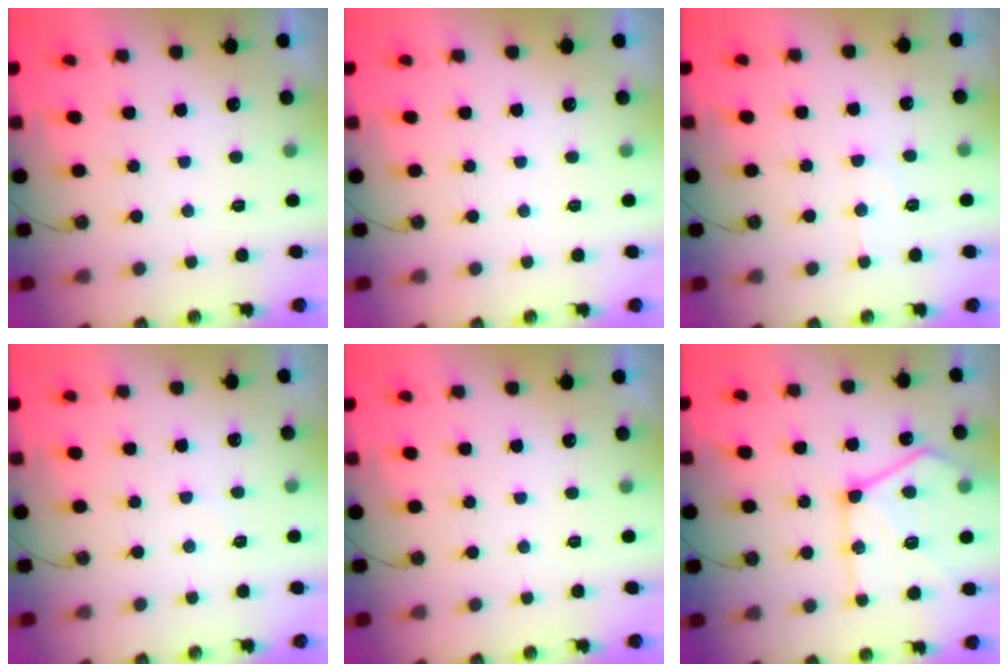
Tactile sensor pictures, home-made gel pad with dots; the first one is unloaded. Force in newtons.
{"total": 0.0}
{"total": 5.8, "press": 5.8, "slide": 0.4}
{"total": 4.1, "press": 4.1, "slide": 0.6}
{"total": 0.0}
{"total": 18.7, "press": 18.6, "slide": 1.6}